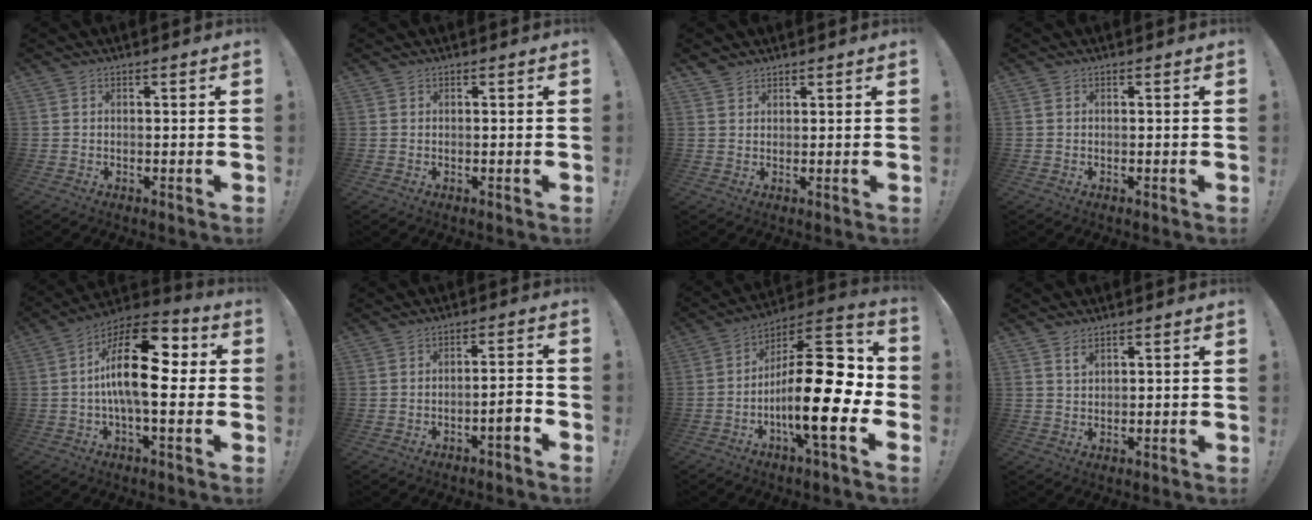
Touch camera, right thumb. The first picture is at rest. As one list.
[{"total": 0.0}, {"total": 2.1, "force": [1.9, 1.0, 0.4], "torque": [-0.006, -0.009, 0.036]}, {"total": 0.0}, {"total": 21.3, "force": [1.3, 9.2, 19.2], "torque": [-0.323, 0.008, 0.020]}, {"total": 5.4, "force": [-2.8, 1.3, 4.4], "torque": [-0.066, 0.012, -0.045]}, {"total": 25.0, "force": [-4.4, 8.3, 23.2], "torque": [-0.387, 0.016, -0.067]}, {"total": 2.5, "force": [1.8, 1.3, 1.2], "torque": [-0.009, -0.011, 0.031]}]